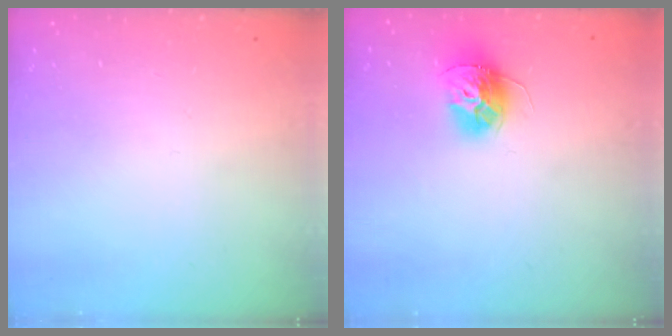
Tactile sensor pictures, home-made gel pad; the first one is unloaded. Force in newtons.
{"total": 11.3, "press": 11.3, "slide": 0.7}